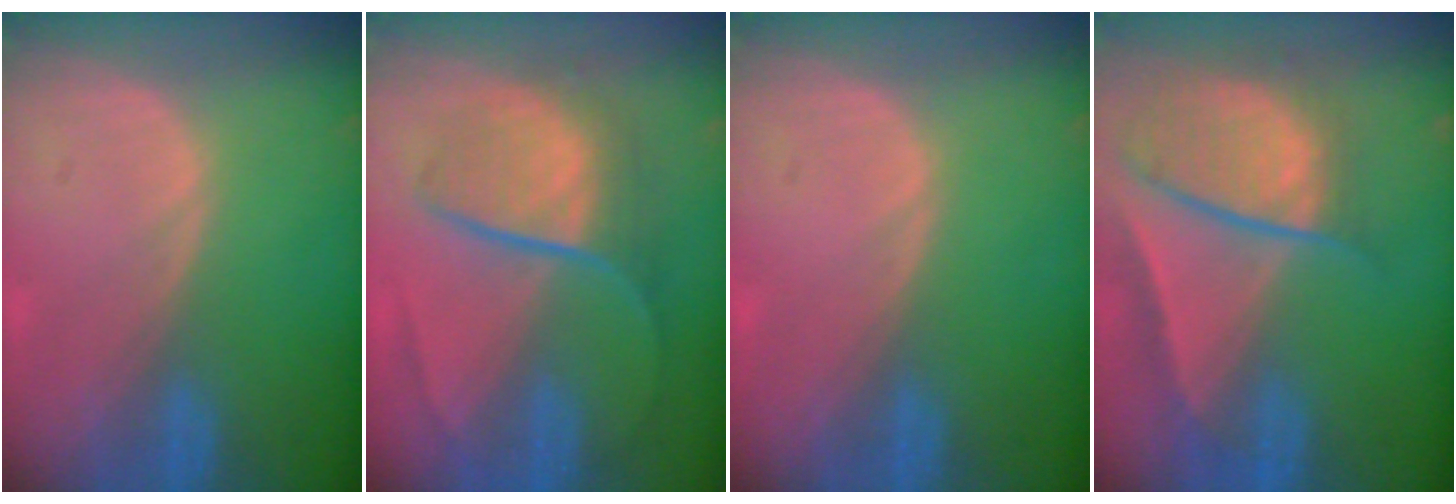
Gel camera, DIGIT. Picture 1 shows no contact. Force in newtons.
{"total": 8.9, "press": 7.6, "slide": 4.5}
{"total": 0.0}
{"total": 10.1, "press": 8.3, "slide": 5.7}